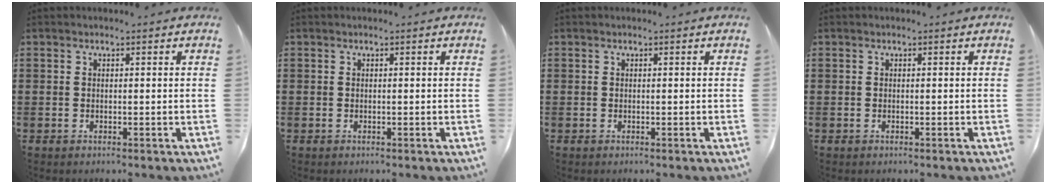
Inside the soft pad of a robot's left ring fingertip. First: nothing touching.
{"total": 0.0}
{"total": 0.0}
{"total": 0.0}